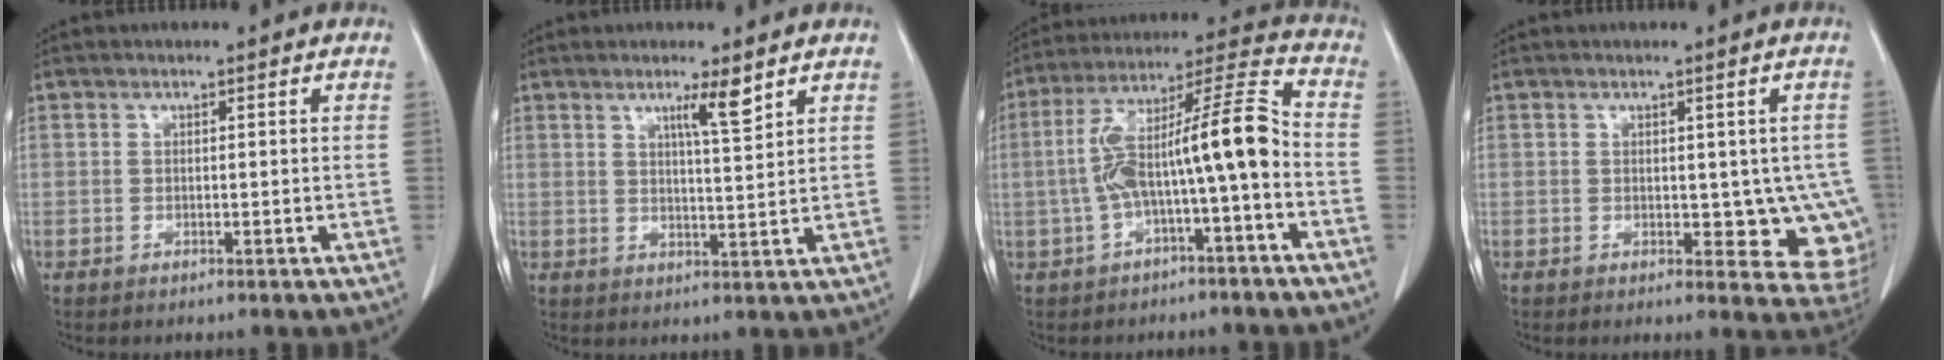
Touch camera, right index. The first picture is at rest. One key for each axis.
{"total": 4.3, "fx": 2.8, "fy": 0.0, "fz": 3.3, "tx": -0.058, "ty": -0.003, "tz": 0.049}
{"total": 13.4, "fx": -2.5, "fy": 1.3, "fz": 13.1, "tx": -0.229, "ty": 0.047, "tz": -0.039}
{"total": 7.5, "fx": -0.5, "fy": 4.4, "fz": 6.1, "tx": -0.044, "ty": -0.002, "tz": 0.003}